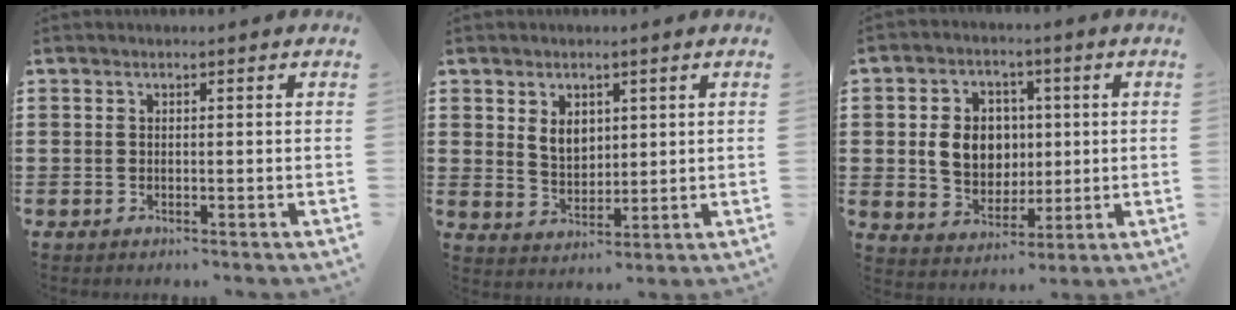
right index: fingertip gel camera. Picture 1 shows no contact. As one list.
[{"total": 4.2, "force": [1.7, 2.9, 2.5], "torque": [-0.050, 0.007, 0.028]}, {"total": 7.7, "force": [0.7, 6.5, 4.1], "torque": [-0.084, 0.016, 0.010]}]